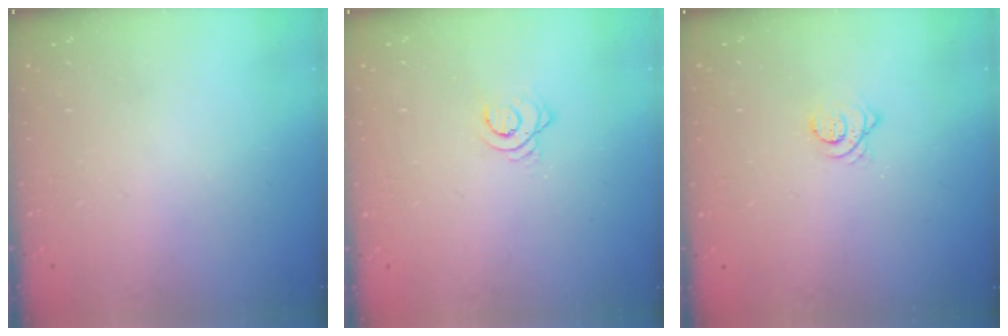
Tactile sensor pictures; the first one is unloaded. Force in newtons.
{"total": 3.7, "press": 3.6, "slide": 0.5}
{"total": 3.3, "press": 3.3, "slide": 0.4}